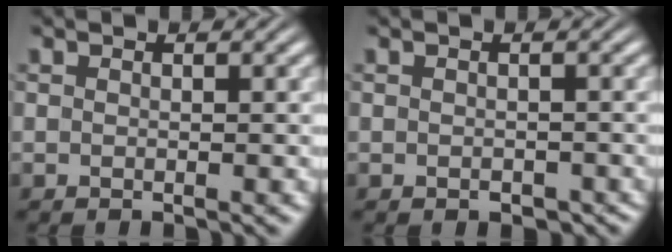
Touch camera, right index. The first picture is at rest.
{"total": 1.4, "force": [-1.2, 0.7, 0.4], "torque": [-0.007, -0.010, -0.012]}